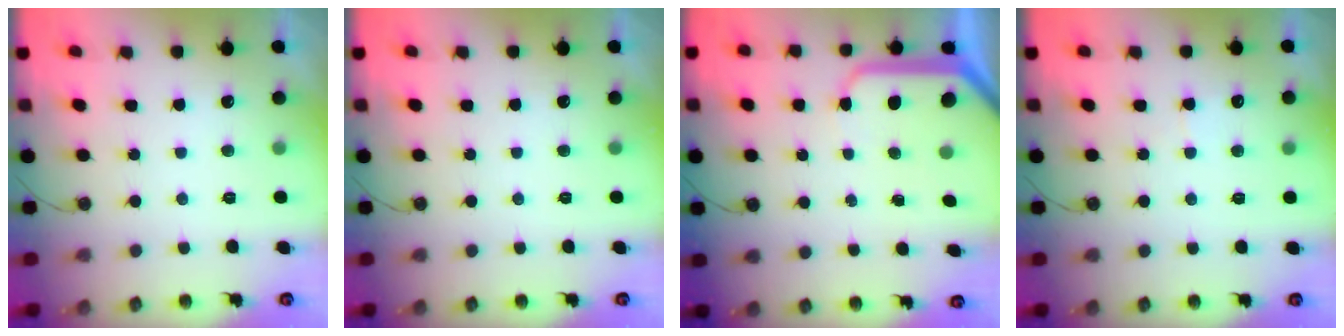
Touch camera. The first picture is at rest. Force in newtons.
{"total": 0.0}
{"total": 9.0, "press": 9.0, "slide": 0.7}
{"total": 4.5, "press": 4.5, "slide": 0.6}